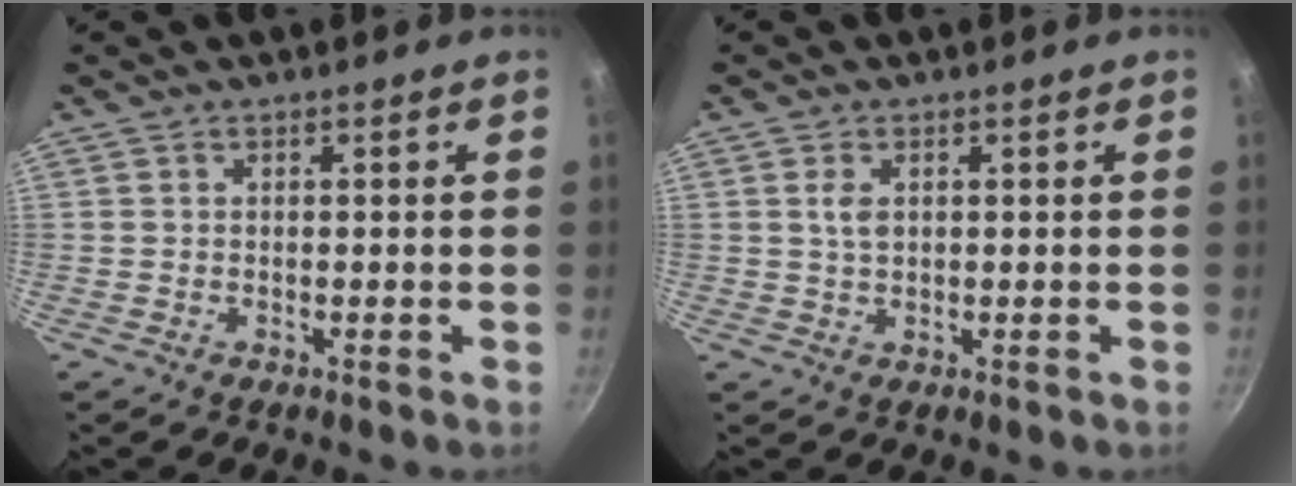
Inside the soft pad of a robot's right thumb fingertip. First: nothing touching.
{"total": 2.7, "force": [0.7, 1.6, 2.0], "torque": [-0.033, -0.002, 0.014]}